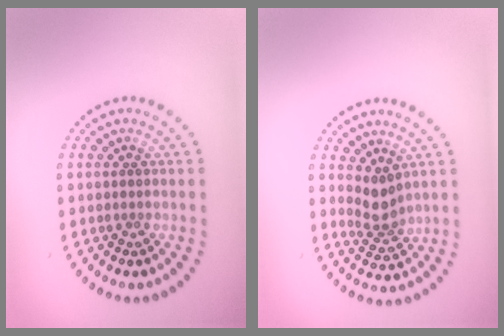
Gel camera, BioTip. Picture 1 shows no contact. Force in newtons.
{"total": 2.3, "press": 1.8, "slide": 1.5}